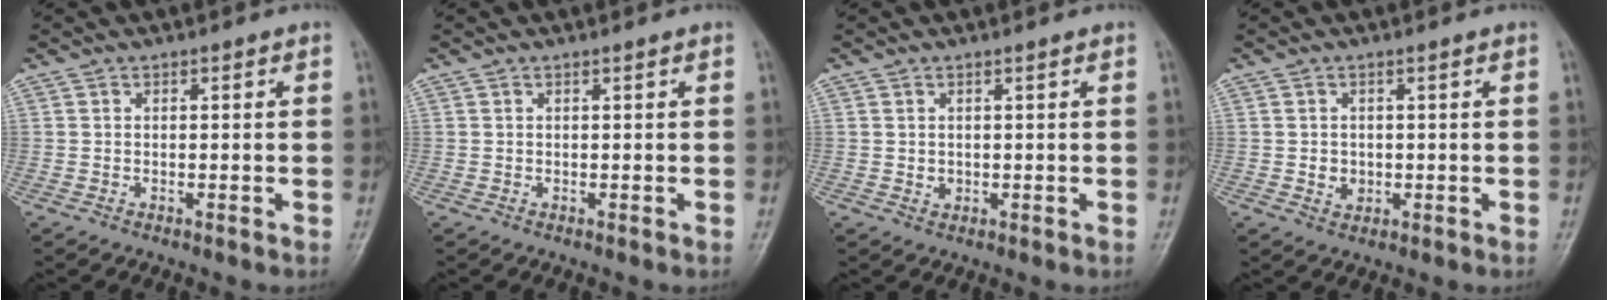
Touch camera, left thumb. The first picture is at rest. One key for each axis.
{"total": 0.0}
{"total": 1.2, "fx": 0.5, "fy": 0.7, "fz": 0.8, "tx": -0.008, "ty": -0.004, "tz": 0.013}
{"total": 2.2, "fx": 0.1, "fy": 1.8, "fz": 1.3, "tx": -0.013, "ty": 0.000, "tz": 0.006}